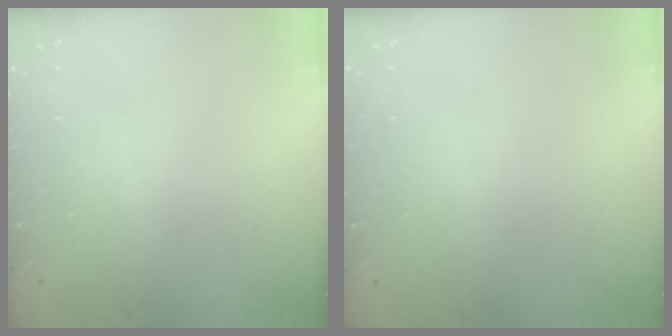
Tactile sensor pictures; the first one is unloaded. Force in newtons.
{"total": 0.0}